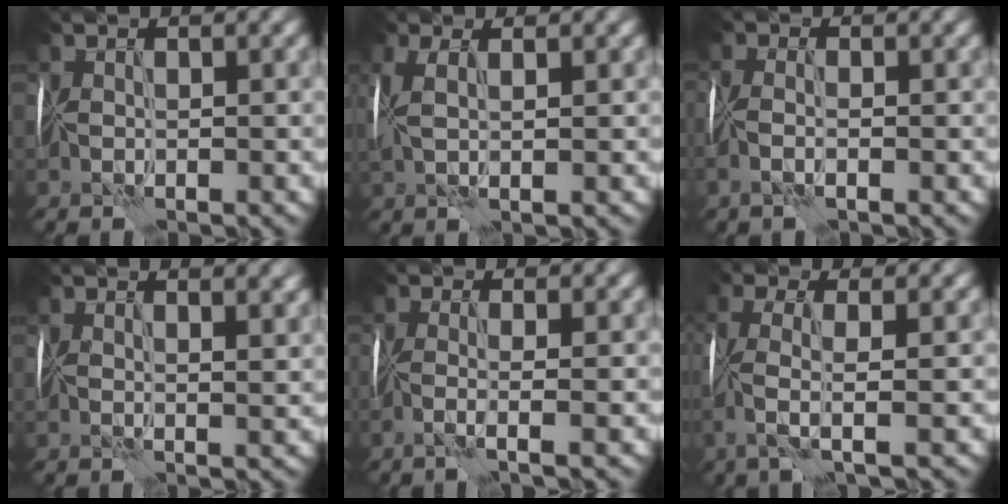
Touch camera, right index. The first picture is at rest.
{"total": 3.7, "force": [0.8, 1.0, 3.4], "torque": [-0.086, 0.005, 0.014]}
{"total": 1.7, "force": [-1.0, 0.2, 1.4], "torque": [-0.041, -0.003, -0.029]}
{"total": 4.0, "force": [2.7, 1.4, 2.6], "torque": [-0.015, 0.015, 0.025]}
{"total": 2.2, "force": [-1.0, 0.1, 2.0], "torque": [-0.038, -0.007, -0.034]}
{"total": 4.0, "force": [-0.6, 0.8, 3.9], "torque": [-0.089, 0.000, -0.021]}